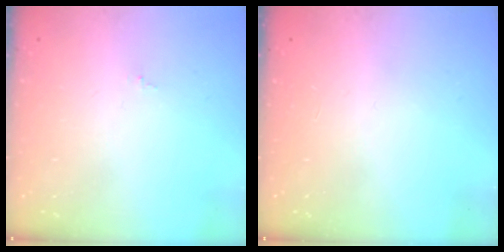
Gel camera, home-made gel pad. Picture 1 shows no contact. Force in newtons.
{"total": 0.0}